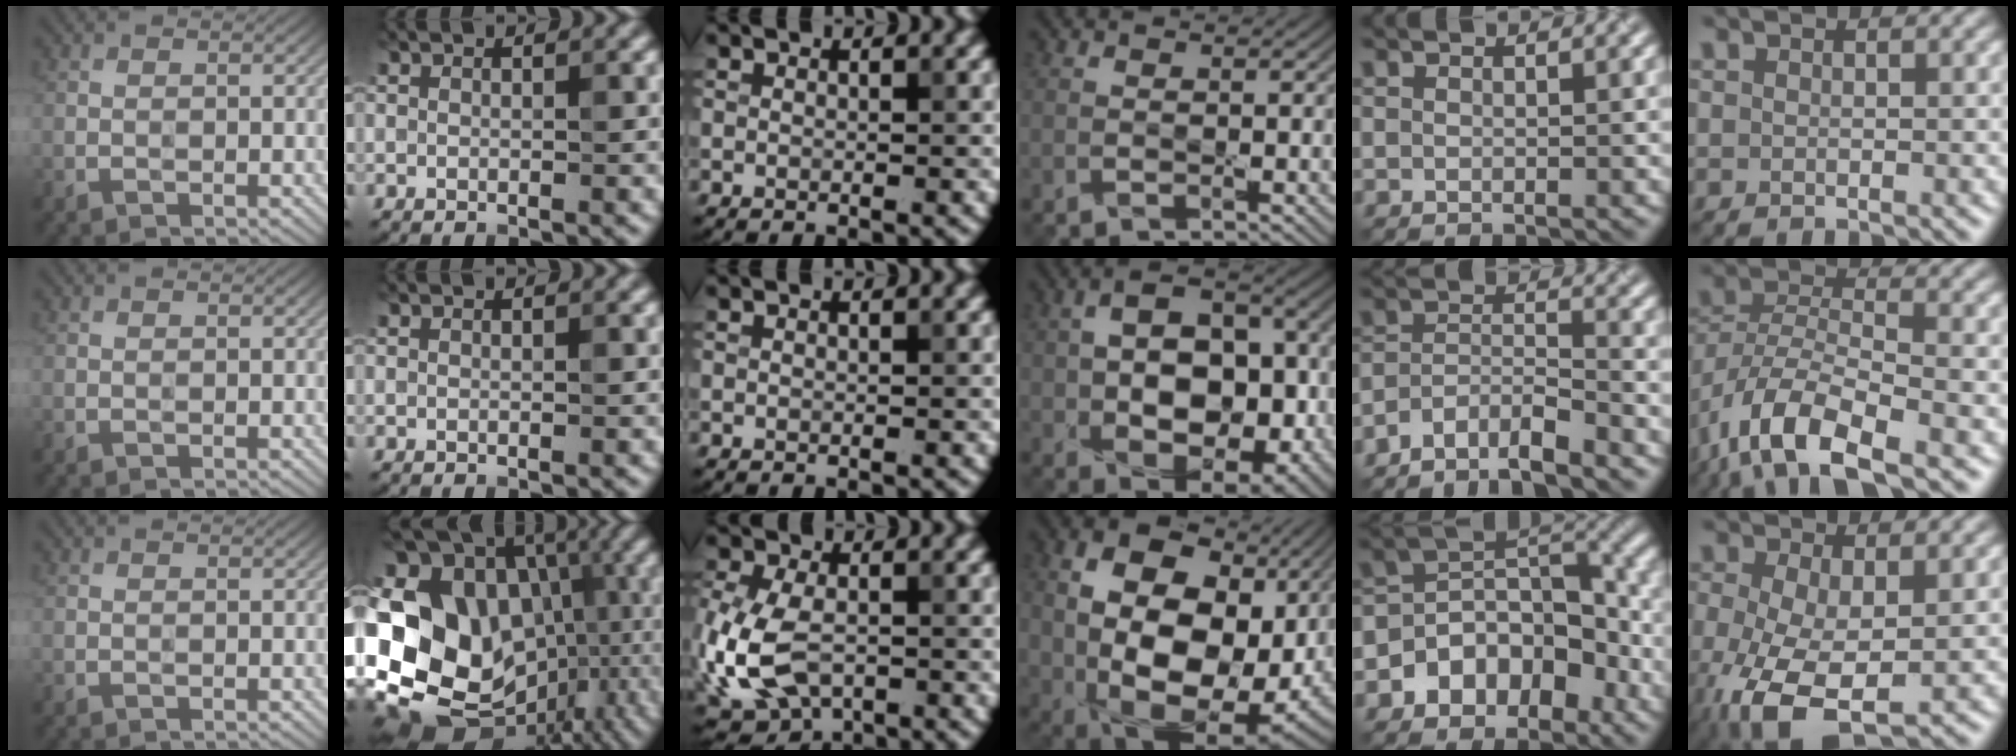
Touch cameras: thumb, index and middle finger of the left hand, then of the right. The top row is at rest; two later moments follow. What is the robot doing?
{"motion": "wipe", "object": "mirror"}